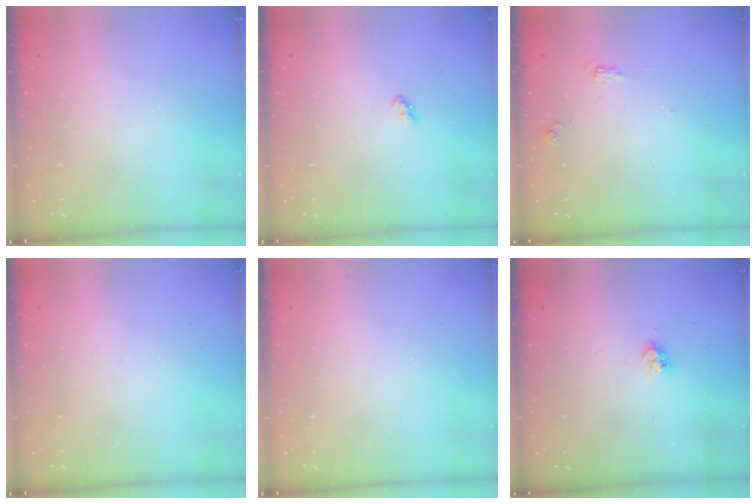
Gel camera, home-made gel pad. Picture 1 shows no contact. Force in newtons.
{"total": 2.7, "press": 2.7, "slide": 0.3}
{"total": 5.3, "press": 5.3, "slide": 0.2}
{"total": 0.0}
{"total": 0.0}
{"total": 3.7, "press": 3.7, "slide": 0.1}